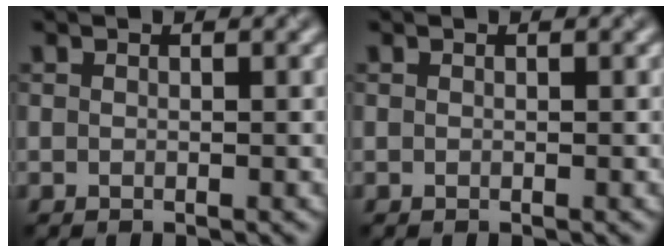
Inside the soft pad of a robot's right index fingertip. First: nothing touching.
{"total": 0.0}